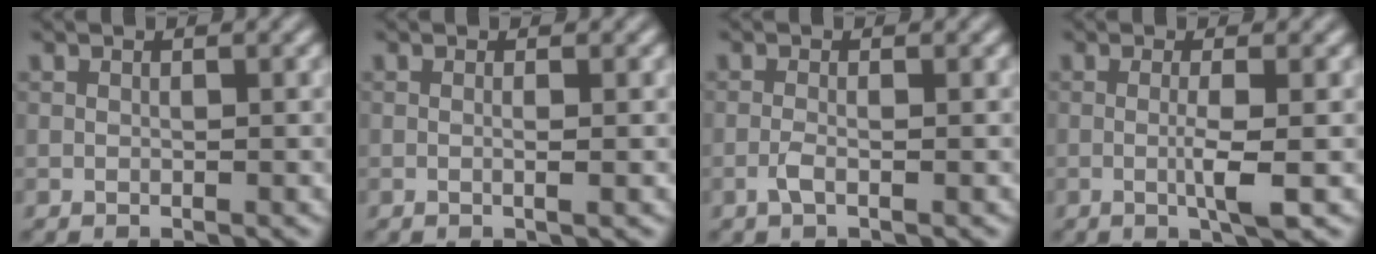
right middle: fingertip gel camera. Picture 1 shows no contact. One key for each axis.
{"total": 1.2, "fx": -0.1, "fy": 0.3, "fz": 1.2, "tx": -0.015, "ty": -0.002, "tz": -0.006}
{"total": 1.2, "fx": -0.6, "fy": 0.3, "fz": 1.1, "tx": -0.023, "ty": 0.002, "tz": -0.015}
{"total": 2.8, "fx": -0.4, "fy": 0.3, "fz": 2.7, "tx": -0.050, "ty": -0.007, "tz": -0.010}